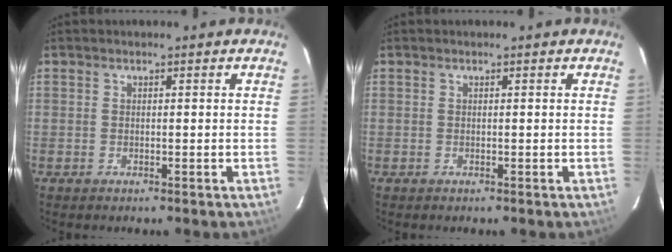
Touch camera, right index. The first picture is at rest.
{"total": 0.0}